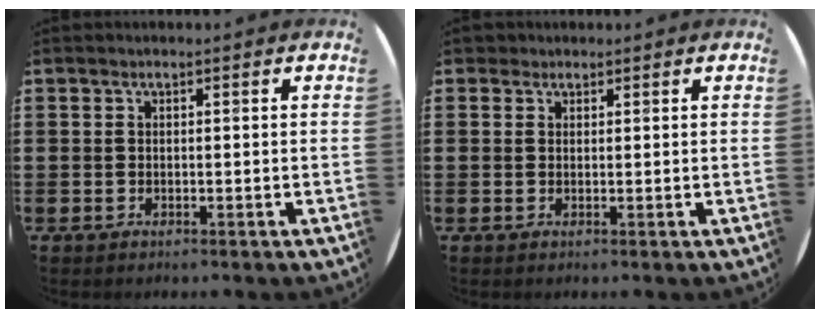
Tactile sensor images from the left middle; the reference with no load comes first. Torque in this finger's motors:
{"motor_torque": [-0.05, 0.05, -0.02, -0.01]}